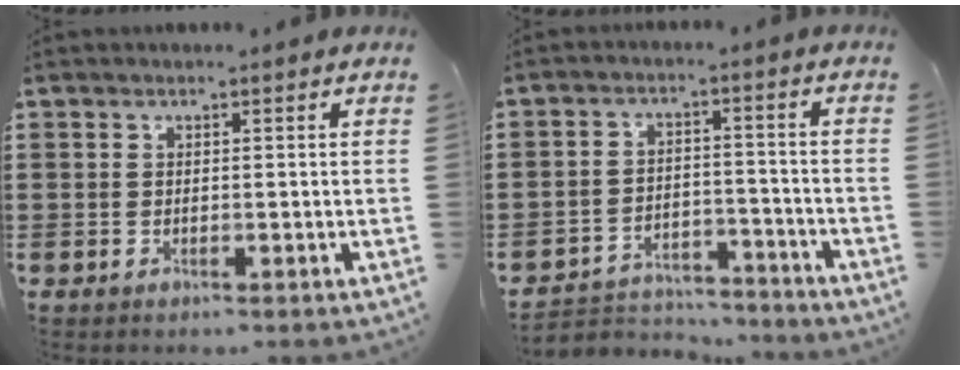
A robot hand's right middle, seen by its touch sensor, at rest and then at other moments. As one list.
[{"total": 4.2, "force": [-4.1, 1.0, 0.0], "torque": [-0.007, 0.005, -0.087]}]